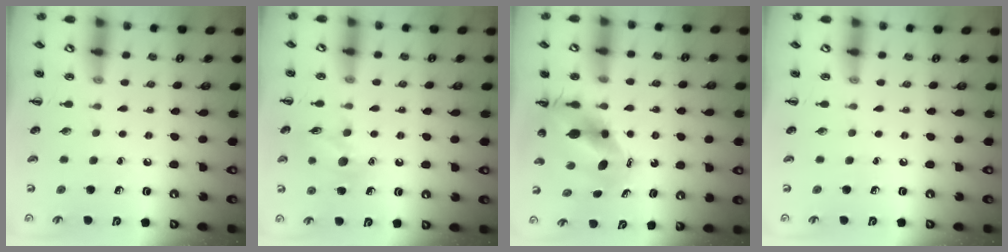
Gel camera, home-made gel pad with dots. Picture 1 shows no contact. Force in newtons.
{"total": 10.1, "press": 10.1, "slide": 1.0}
{"total": 8.8, "press": 8.5, "slide": 2.4}
{"total": 0.0}